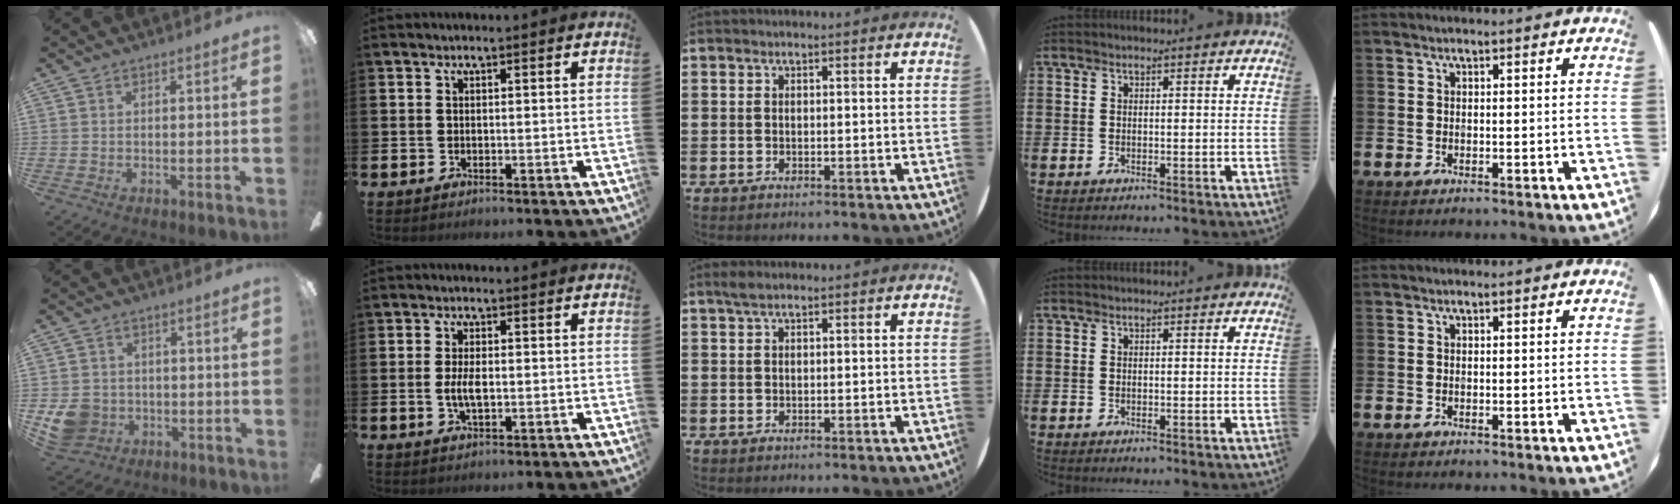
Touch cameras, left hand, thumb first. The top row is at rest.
{"thumb": {"total": 8.6, "force": [-1.8, 7.8, 3.2], "torque": [-0.073, 0.016, -0.029]}, "index": {"total": 3.4, "force": [-0.2, 1.5, 3.1], "torque": [-0.052, -0.005, -0.010]}, "middle": {"total": 1.2, "force": [0.9, 0.2, 0.7], "torque": [-0.014, 0.002, 0.017]}}